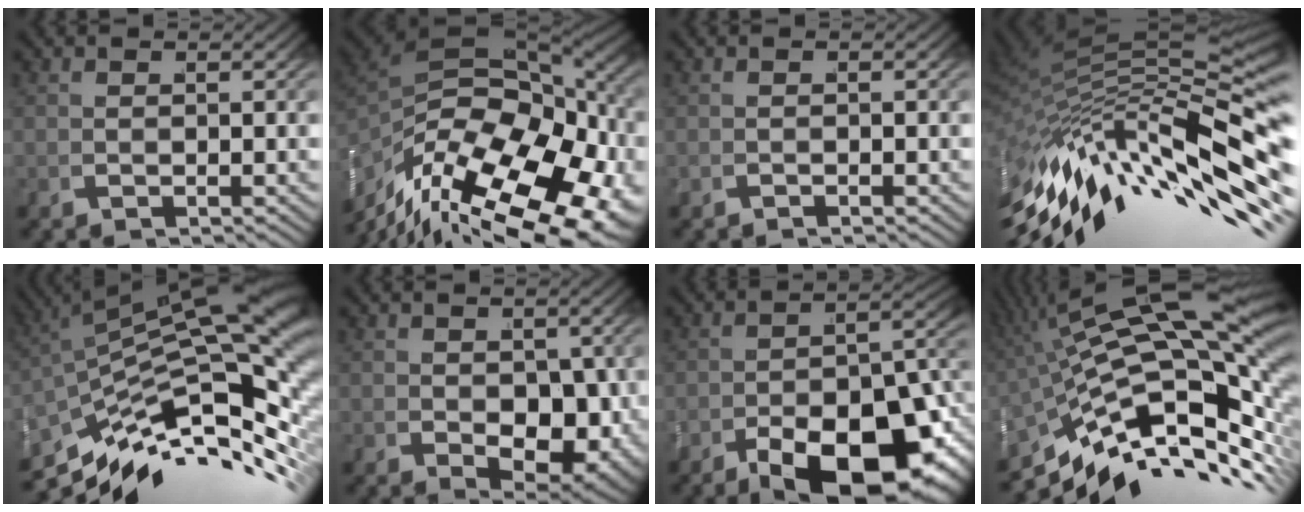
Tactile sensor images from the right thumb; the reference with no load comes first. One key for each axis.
{"total": 20.8, "fx": -1.0, "fy": 13.8, "fz": 15.6, "tx": -0.261, "ty": -0.054, "tz": 0.009}
{"total": 0.7, "fx": -0.3, "fy": -0.5, "fz": -0.3, "tx": 0.012, "ty": 0.003, "tz": -0.009}
{"total": 16.2, "fx": -2.4, "fy": 8.1, "fz": 13.8, "tx": -0.232, "ty": -0.012, "tz": -0.009}
{"total": 14.3, "fx": -2.5, "fy": 6.6, "fz": 12.4, "tx": -0.170, "ty": -0.008, "tz": -0.024}
{"total": 7.6, "fx": -0.4, "fy": 5.1, "fz": 5.7, "tx": -0.110, "ty": -0.056, "tz": 0.028}
{"total": 13.4, "fx": -5.2, "fy": 6.3, "fz": 10.6, "tx": -0.150, "ty": -0.043, "tz": -0.054}
{"total": 17.4, "fx": -0.8, "fy": 8.8, "fz": 15.0, "tx": -0.242, "ty": -0.021, "tz": 0.011}